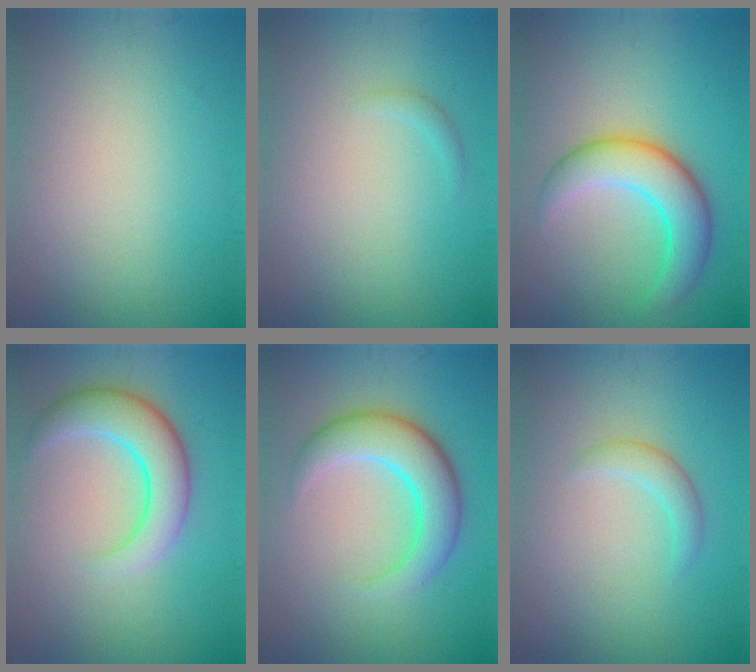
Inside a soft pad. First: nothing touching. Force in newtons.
{"total": 0.6, "press": 0.6, "slide": 0.0}
{"total": 5.7, "press": 5.7, "slide": 0.0}
{"total": 5.3, "press": 5.3, "slide": 0.1}
{"total": 5.6, "press": 5.6, "slide": 0.1}
{"total": 1.7, "press": 1.7, "slide": 0.2}